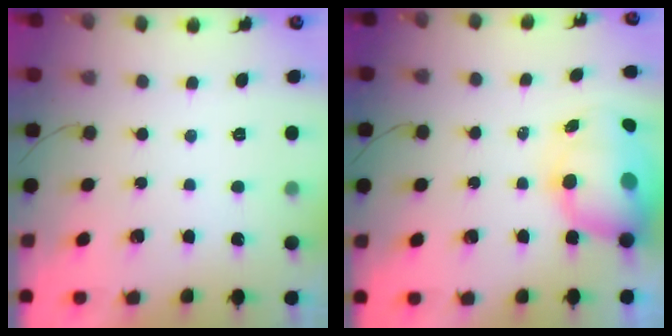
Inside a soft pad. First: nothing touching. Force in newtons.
{"total": 13.2, "press": 12.8, "slide": 3.4}